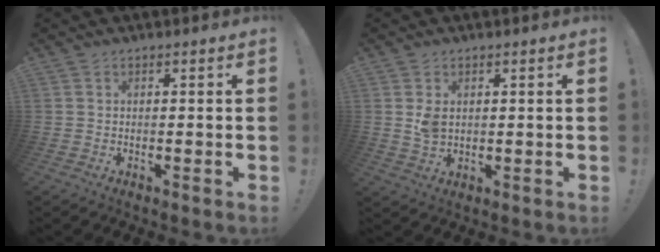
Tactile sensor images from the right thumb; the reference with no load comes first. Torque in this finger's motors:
{"motor_torque": [0.84, 0.76, 0.31, -0.57, -0.02]}